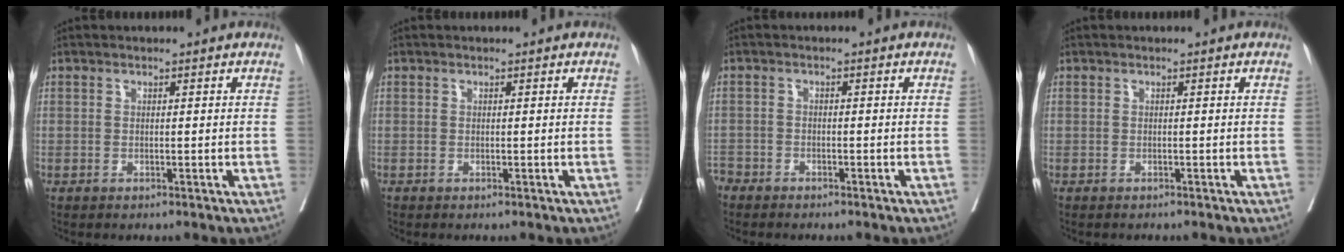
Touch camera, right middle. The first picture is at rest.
{"total": 0.0}
{"total": 2.9, "force": [-2.8, 0.7, 0.5], "torque": [-0.003, -0.005, -0.053]}
{"total": 0.8, "force": [-0.8, 0.1, 0.2], "torque": [-0.003, -0.002, -0.013]}